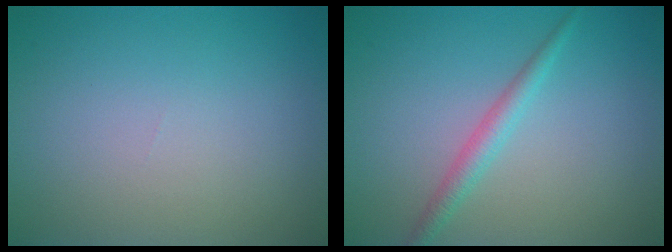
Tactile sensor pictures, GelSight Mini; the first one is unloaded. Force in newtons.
{"total": 2.0, "press": 2.0, "slide": 0.1}